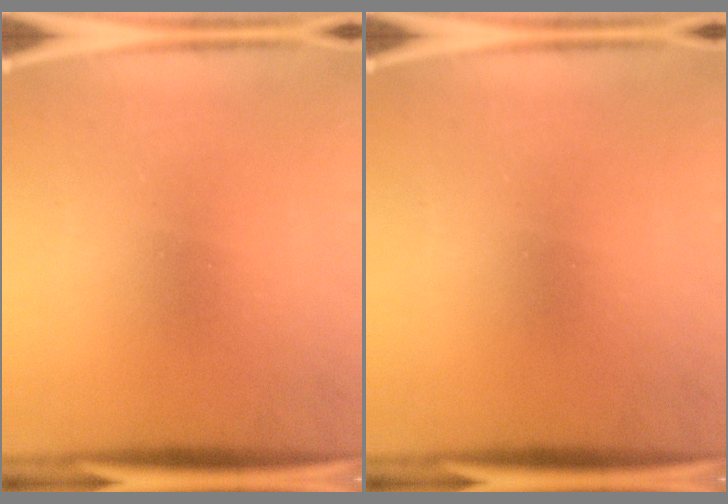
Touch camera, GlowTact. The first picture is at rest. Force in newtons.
{"total": 0.0}